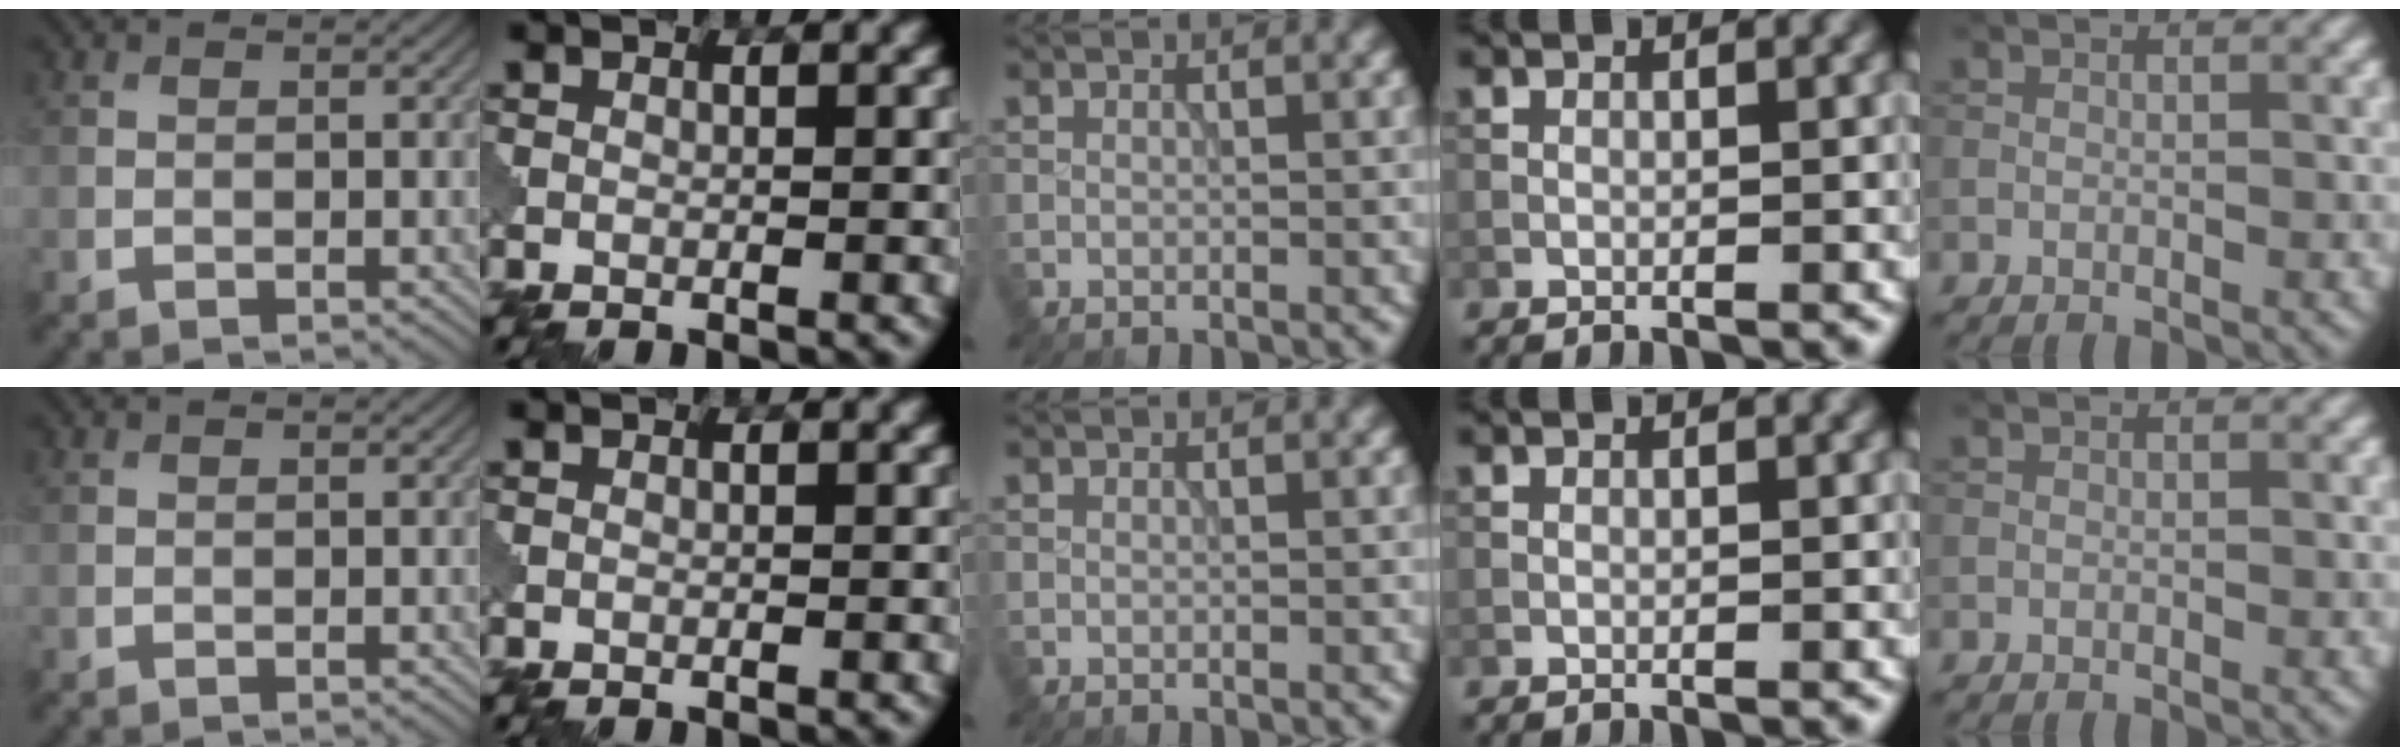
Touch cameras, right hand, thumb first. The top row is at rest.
{}